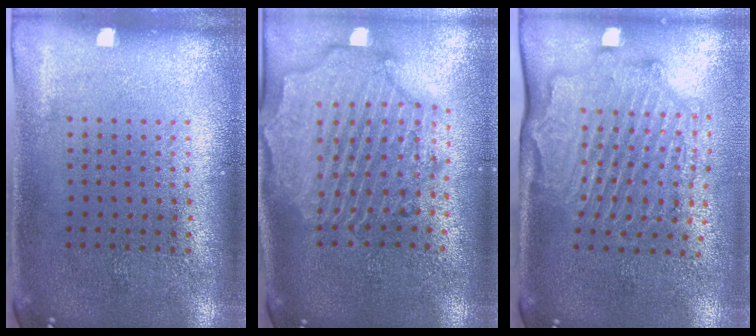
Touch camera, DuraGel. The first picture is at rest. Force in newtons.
{"total": 2.9, "press": 2.6, "slide": 1.3}
{"total": 2.2, "press": 2.1, "slide": 0.1}